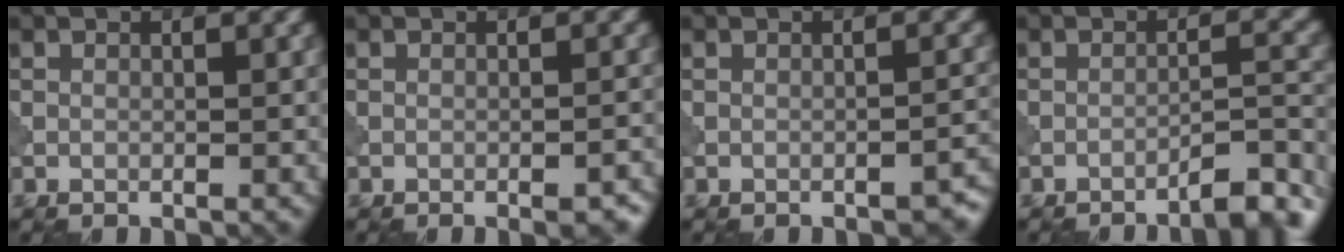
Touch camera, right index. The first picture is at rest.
{"total": 2.5, "force": [-1.6, 0.6, 1.8], "torque": [-0.026, 0.001, -0.022]}
{"total": 2.3, "force": [-1.9, 0.5, 1.3], "torque": [-0.011, 0.008, -0.026]}
{"total": 4.8, "force": [-3.9, 0.6, 2.7], "torque": [-0.028, 0.018, -0.059]}